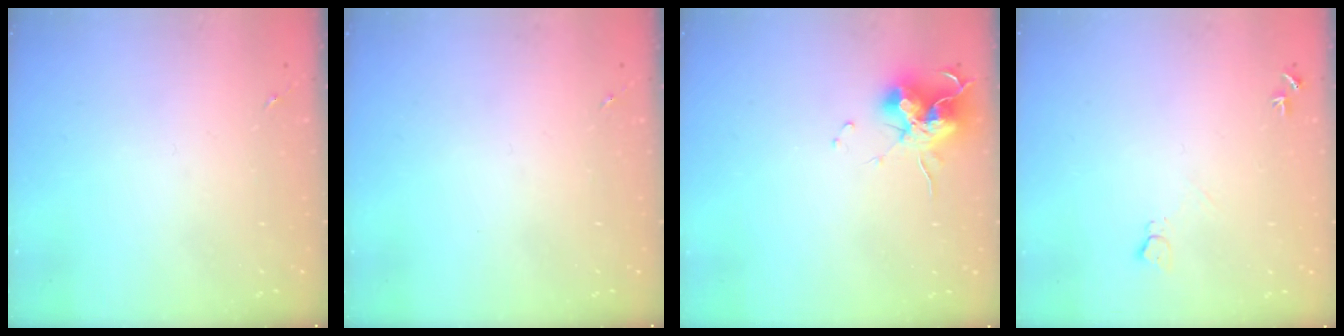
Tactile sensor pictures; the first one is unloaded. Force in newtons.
{"total": 0.0}
{"total": 14.3, "press": 14.2, "slide": 1.4}
{"total": 5.7, "press": 5.7, "slide": 0.7}